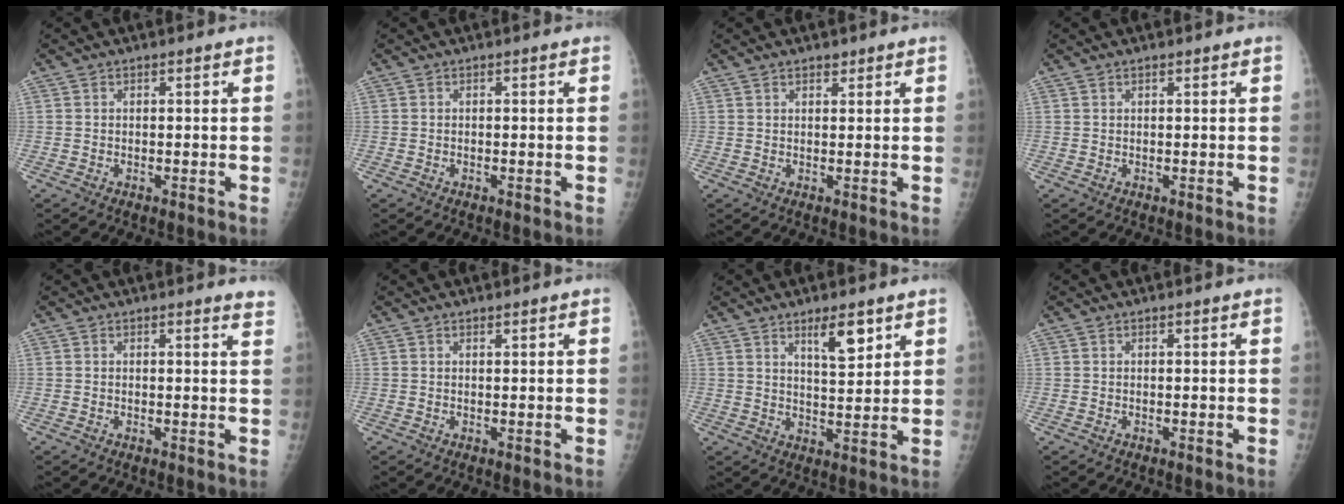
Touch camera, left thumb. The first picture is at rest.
{"total": 0.0}
{"total": 1.8, "force": [1.4, 0.9, 0.7], "torque": [-0.001, -0.008, 0.019]}
{"total": 0.7, "force": [0.6, 0.3, 0.3], "torque": [-0.007, -0.003, 0.010]}
{"total": 2.6, "force": [2.5, 0.1, 0.8], "torque": [-0.009, -0.016, 0.013]}
{"total": 0.6, "force": [0.6, 0.1, 0.3], "torque": [-0.006, -0.004, 0.011]}
{"total": 7.0, "force": [4.2, 2.1, 5.1], "torque": [-0.070, -0.031, 0.068]}
{"total": 0.0}